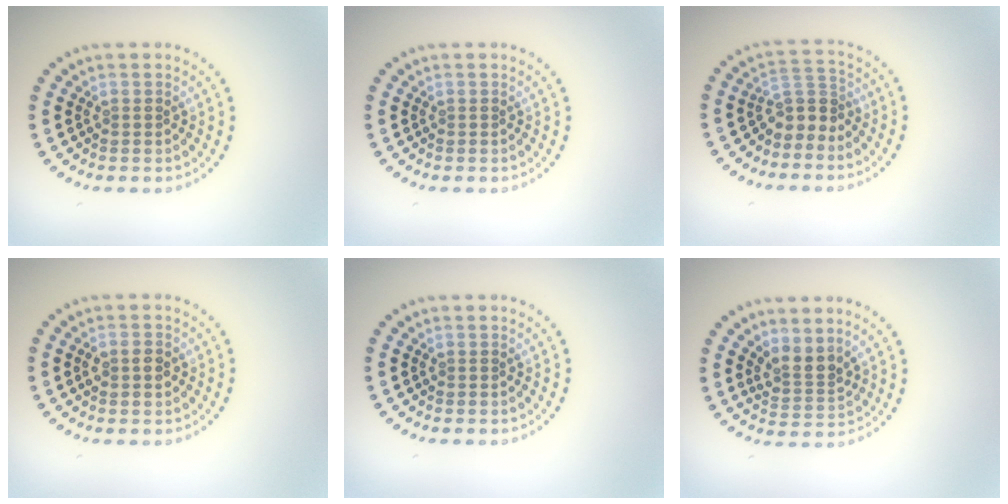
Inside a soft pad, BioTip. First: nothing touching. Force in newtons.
{"total": 0.0}
{"total": 2.8, "press": 2.0, "slide": 2.0}
{"total": 1.4, "press": 1.4, "slide": 0.2}
{"total": 0.0}
{"total": 2.5, "press": 1.9, "slide": 1.7}